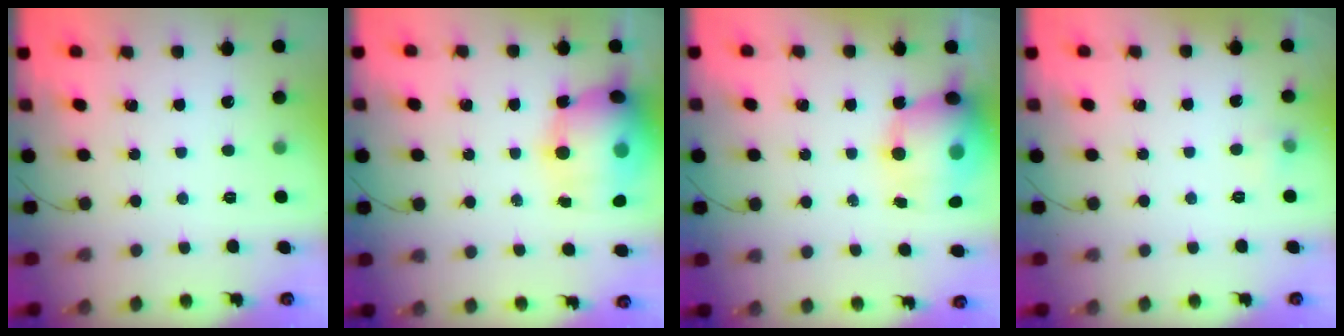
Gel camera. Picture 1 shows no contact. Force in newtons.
{"total": 17.9, "press": 17.4, "slide": 4.2}
{"total": 17.1, "press": 16.5, "slide": 4.2}
{"total": 3.6, "press": 3.4, "slide": 1.0}